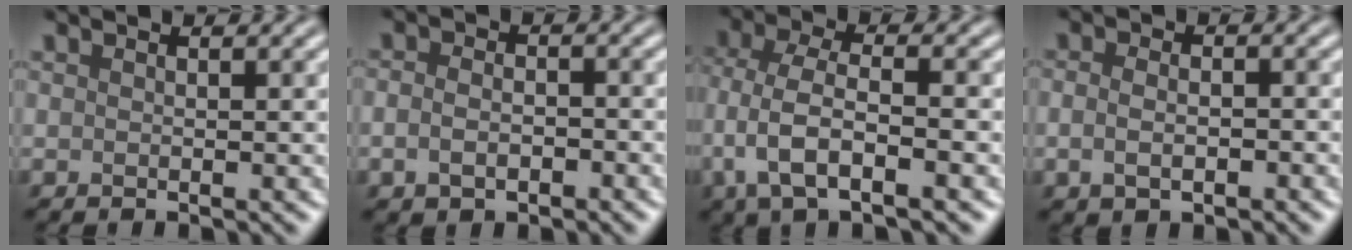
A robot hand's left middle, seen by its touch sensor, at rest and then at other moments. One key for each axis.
{"total": 2.8, "fx": -1.0, "fy": 1.9, "fz": 1.8, "tx": -0.024, "ty": -0.001, "tz": -0.025}
{"total": 5.9, "fx": -2.3, "fy": 2.5, "fz": 4.9, "tx": -0.104, "ty": 0.000, "tz": -0.050}
{"total": 3.2, "fx": -0.7, "fy": 2.1, "fz": 2.3, "tx": -0.030, "ty": 0.003, "tz": -0.015}